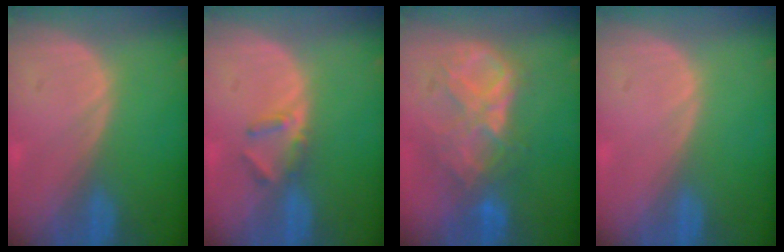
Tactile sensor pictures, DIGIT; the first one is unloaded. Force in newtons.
{"total": 2.9, "press": 2.6, "slide": 1.1}
{"total": 8.7, "press": 7.7, "slide": 4.1}
{"total": 0.0}